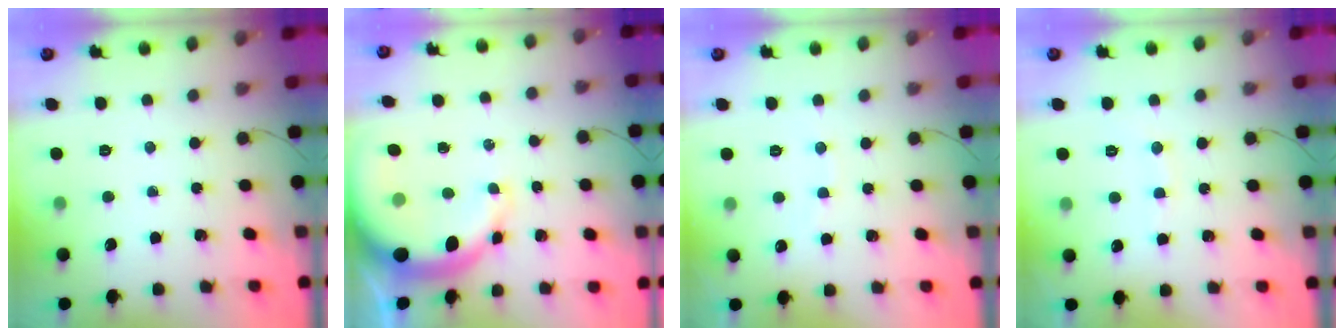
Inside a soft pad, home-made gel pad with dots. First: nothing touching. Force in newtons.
{"total": 10.5, "press": 10.2, "slide": 2.6}
{"total": 5.6, "press": 5.5, "slide": 0.9}
{"total": 6.8, "press": 6.7, "slide": 1.4}